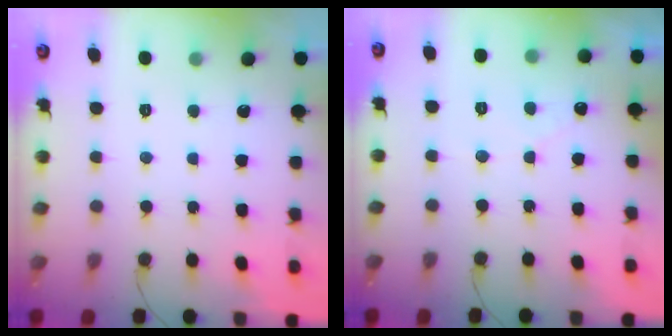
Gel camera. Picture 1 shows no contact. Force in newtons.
{"total": 2.7, "press": 2.7, "slide": 0.1}